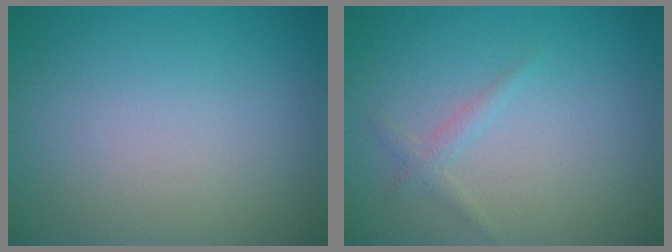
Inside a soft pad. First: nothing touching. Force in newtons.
{"total": 1.1, "press": 1.1, "slide": 0.1}